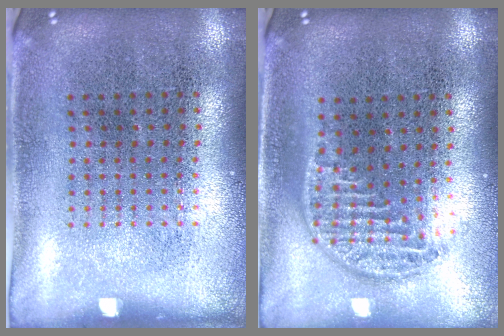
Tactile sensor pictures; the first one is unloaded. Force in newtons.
{"total": 1.4, "press": 1.2, "slide": 0.7}